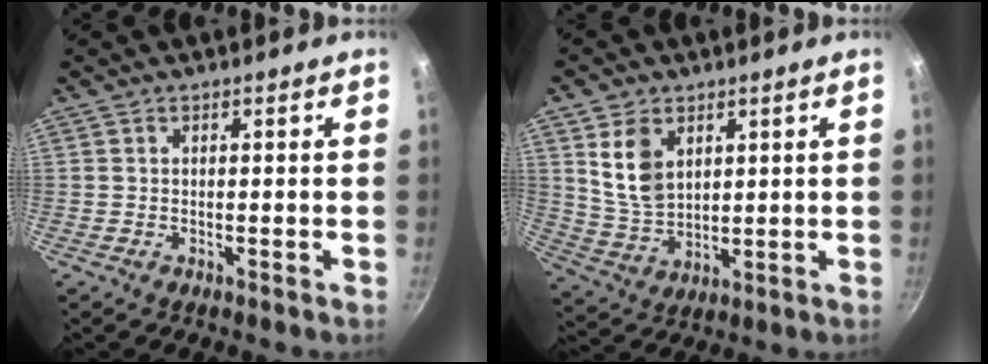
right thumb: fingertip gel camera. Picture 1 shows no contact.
{"total": 9.0, "force": [3.3, 6.6, 5.2], "torque": [-0.073, -0.023, 0.076]}